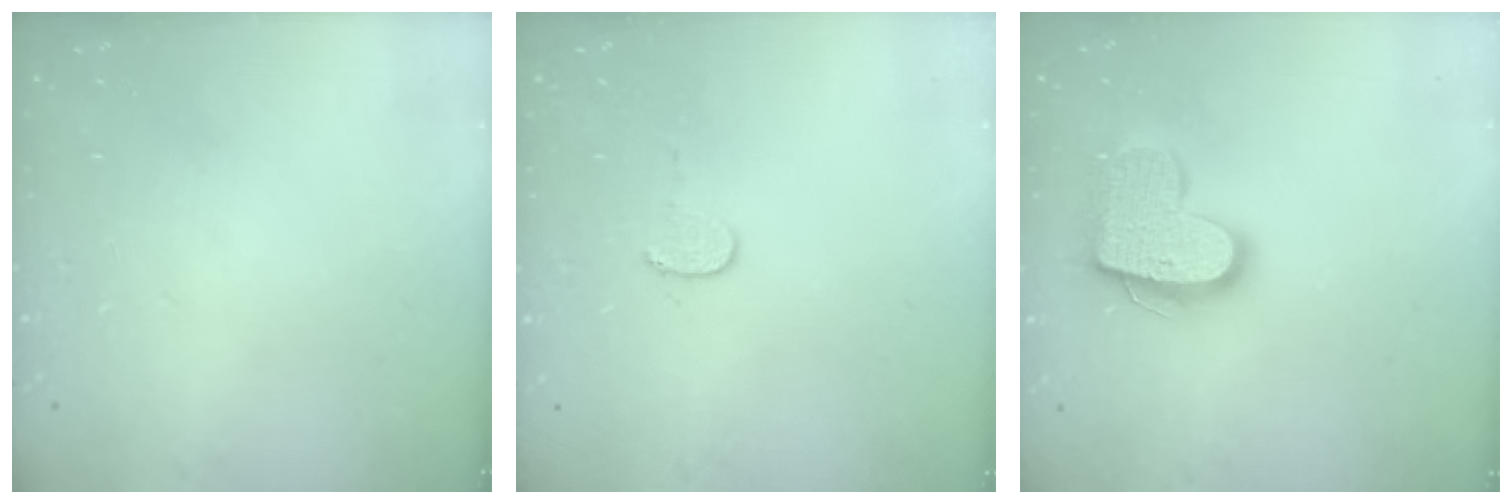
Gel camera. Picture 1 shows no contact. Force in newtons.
{"total": 3.7, "press": 3.7, "slide": 0.4}
{"total": 14.9, "press": 14.9, "slide": 1.0}